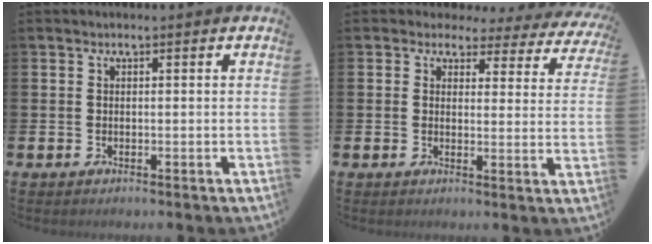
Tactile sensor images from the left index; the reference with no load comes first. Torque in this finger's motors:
{"motor_torque": [0.93, -1.21, 0.24, -0.02]}